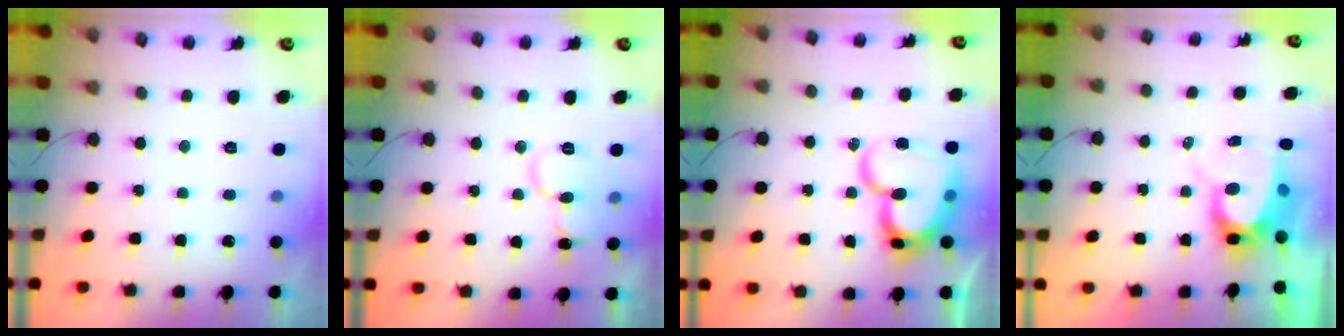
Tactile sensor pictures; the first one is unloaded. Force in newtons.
{"total": 9.9, "press": 9.8, "slide": 1.1}
{"total": 19.4, "press": 19.4, "slide": 1.5}
{"total": 9.0, "press": 9.0, "slide": 0.8}